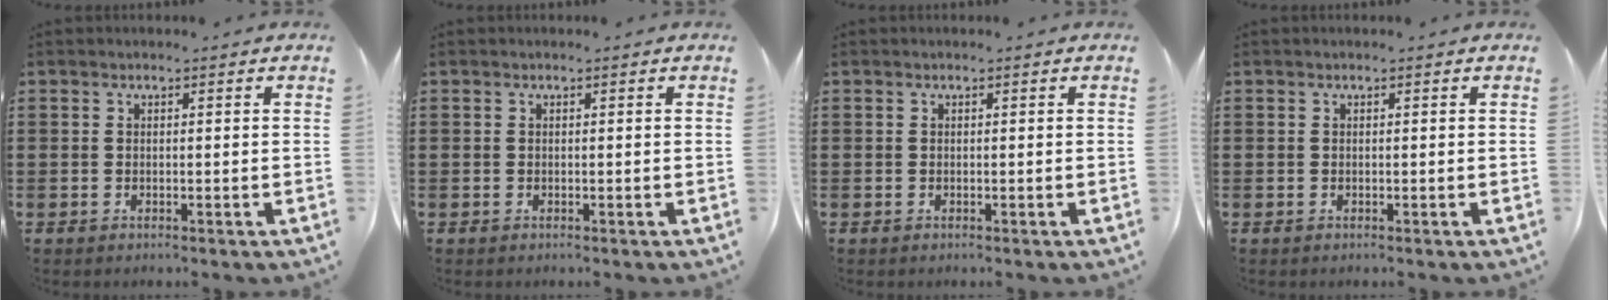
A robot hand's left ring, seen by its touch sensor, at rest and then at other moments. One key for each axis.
{"total": 0.0}
{"total": 0.0}
{"total": 0.0}